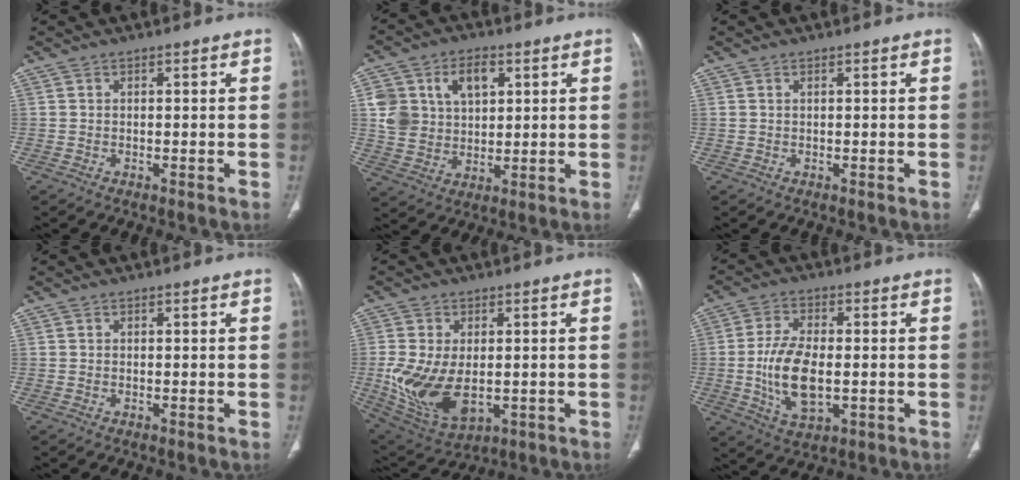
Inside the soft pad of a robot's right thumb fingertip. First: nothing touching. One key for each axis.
{"total": 12.4, "fx": 3.9, "fy": 9.1, "fz": 7.4, "tx": -0.101, "ty": -0.002, "tz": 0.082}
{"total": 0.0}
{"total": 0.0}
{"total": 13.6, "fx": -1.3, "fy": 8.2, "fz": 10.7, "tx": -0.208, "ty": -0.010, "tz": 0.003}
{"total": 10.2, "fx": -1.1, "fy": 5.1, "fz": 8.7, "tx": -0.167, "ty": -0.005, "tz": -0.016}